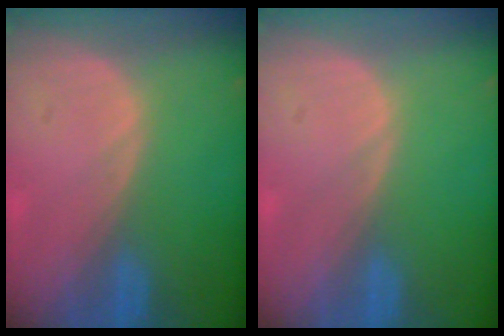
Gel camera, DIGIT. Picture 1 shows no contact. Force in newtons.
{"total": 0.0}